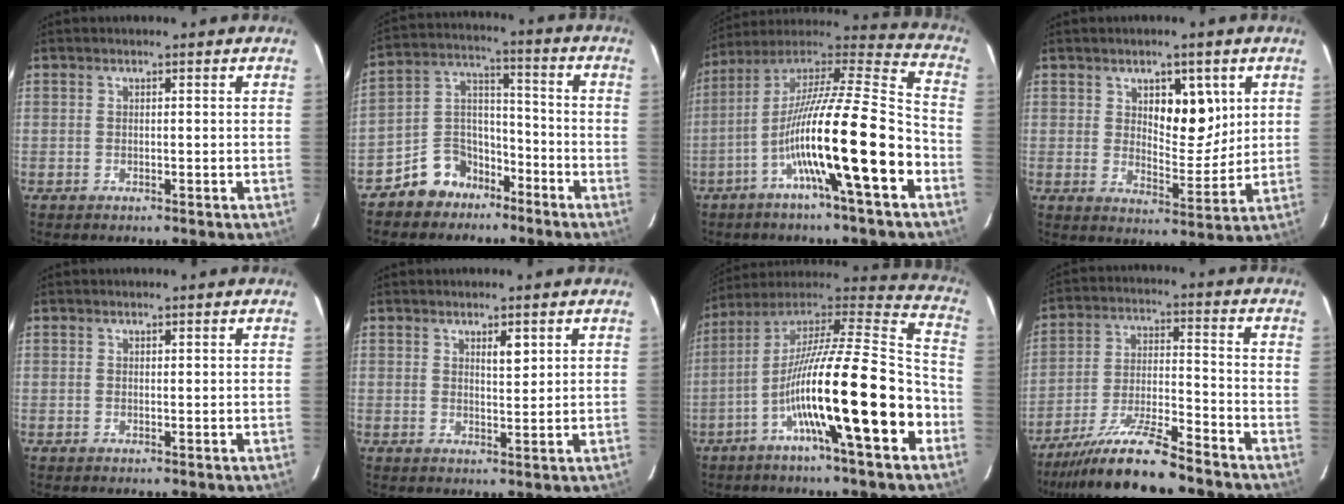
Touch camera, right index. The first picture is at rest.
{"total": 9.1, "force": [-6.4, 6.1, 2.1], "torque": [-0.045, 0.032, -0.114]}
{"total": 19.6, "force": [-7.0, 0.5, 18.3], "torque": [-0.322, 0.002, -0.124]}
{"total": 7.7, "force": [3.0, 3.5, 6.1], "torque": [-0.086, -0.001, 0.053]}
{"total": 0.0}
{"total": 2.3, "force": [1.3, 0.6, 1.8], "torque": [-0.032, -0.002, 0.023]}
{"total": 21.6, "force": [-7.5, 1.3, 20.2], "torque": [-0.329, 0.000, -0.131]}
{"total": 11.9, "force": [-10.1, 0.4, 6.3], "torque": [-0.111, -0.011, -0.181]}